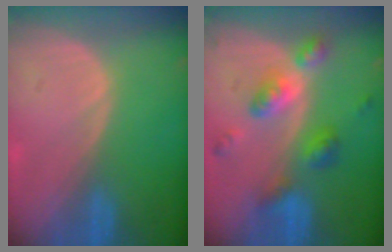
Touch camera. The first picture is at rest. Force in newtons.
{"total": 7.2, "press": 7.2, "slide": 0.6}